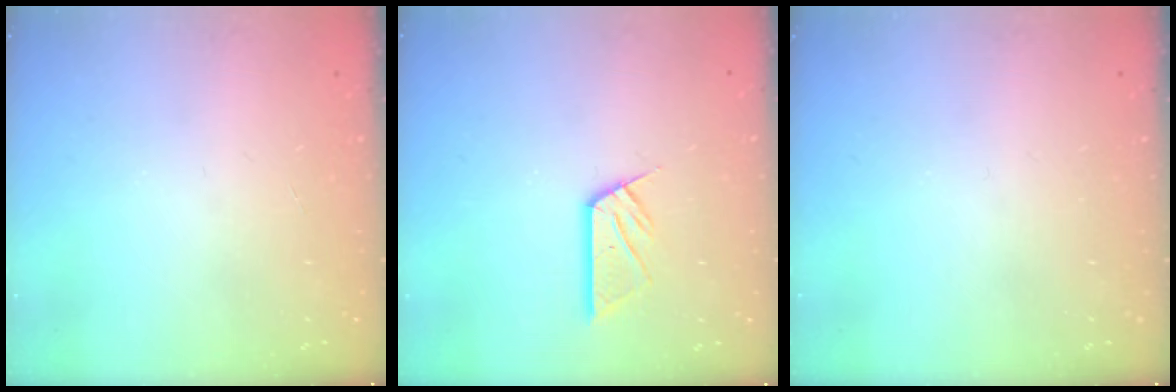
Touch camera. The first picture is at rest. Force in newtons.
{"total": 9.6, "press": 9.6, "slide": 0.9}
{"total": 0.0}